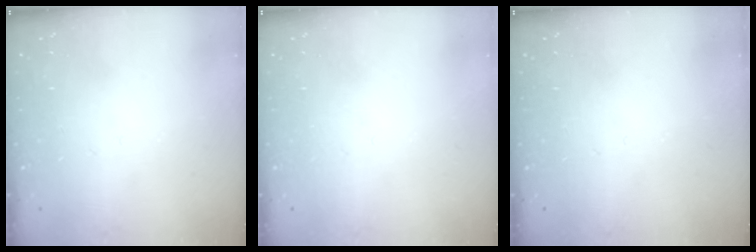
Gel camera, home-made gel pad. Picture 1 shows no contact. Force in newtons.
{"total": 0.0}
{"total": 0.0}